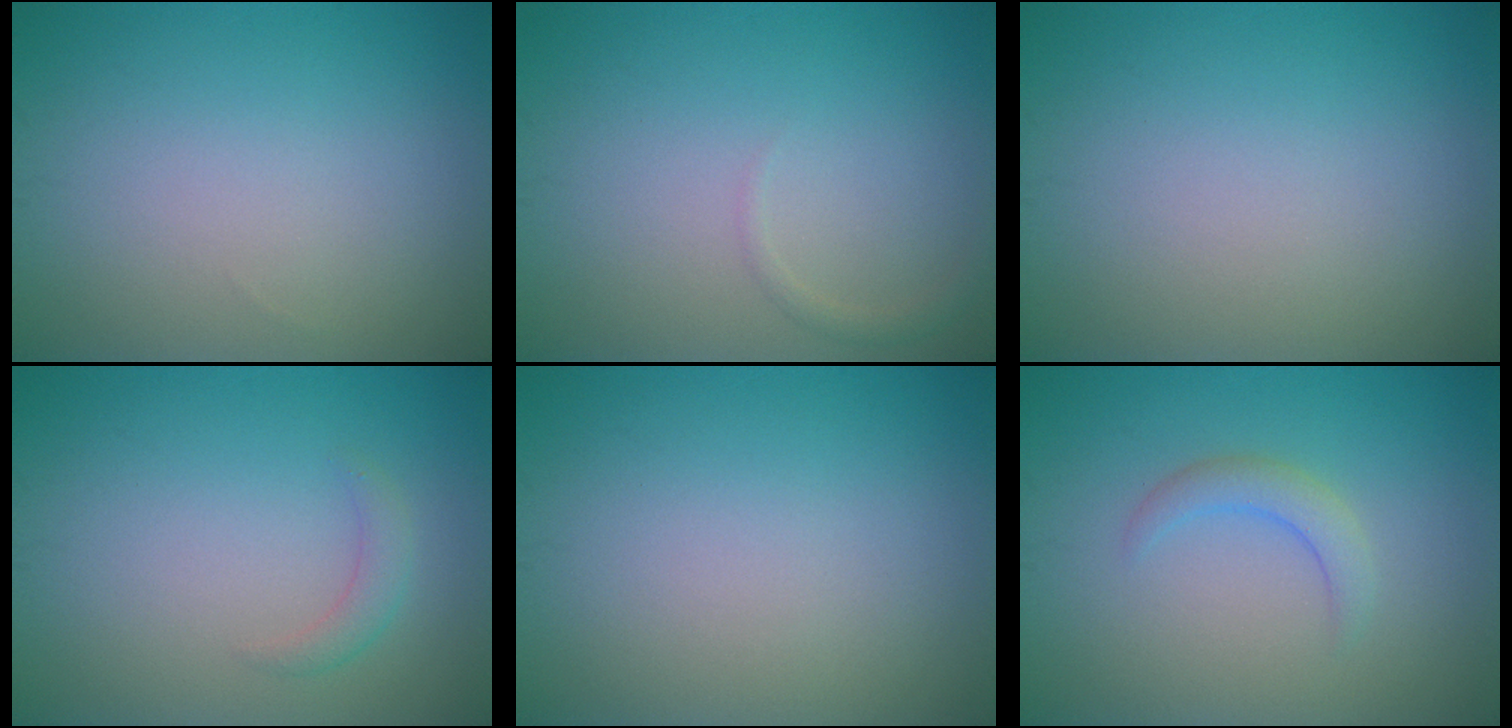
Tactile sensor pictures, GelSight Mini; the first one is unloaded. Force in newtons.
{"total": 0.8, "press": 0.8, "slide": 0.1}
{"total": 0.0}
{"total": 1.4, "press": 1.4, "slide": 0.0}
{"total": 0.0}
{"total": 2.0, "press": 2.0, "slide": 0.3}